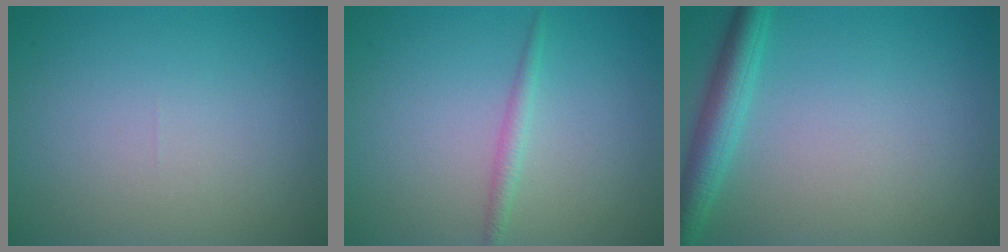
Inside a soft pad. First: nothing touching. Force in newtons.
{"total": 1.3, "press": 1.3, "slide": 0.0}
{"total": 3.4, "press": 3.4, "slide": 0.1}